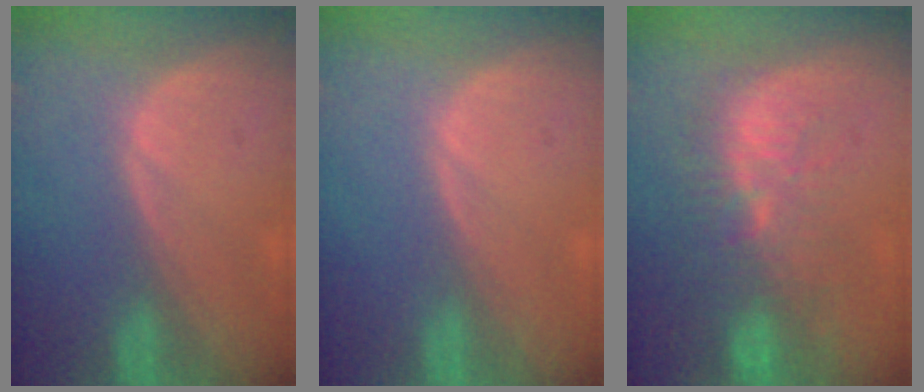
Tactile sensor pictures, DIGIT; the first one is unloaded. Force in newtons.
{"total": 0.0}
{"total": 9.8, "press": 9.0, "slide": 3.8}